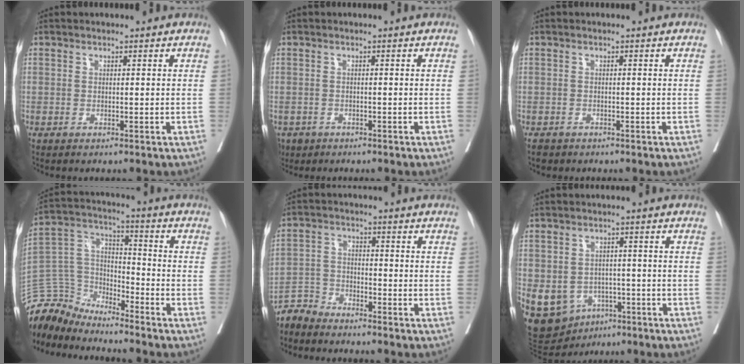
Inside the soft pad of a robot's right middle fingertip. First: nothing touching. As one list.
[{"total": 3.3, "force": [-2.1, 2.4, 0.7], "torque": [-0.011, 0.000, -0.031]}, {"total": 1.7, "force": [-1.3, 1.1, 0.3], "torque": [-0.007, 0.000, -0.020]}, {"total": 9.8, "force": [-9.6, 1.5, -0.8], "torque": [0.014, 0.048, -0.194]}, {"total": 4.3, "force": [-4.2, 1.0, -0.4], "torque": [0.011, -0.002, -0.085]}, {"total": 15.2, "force": [-5.8, 12.6, 6.3], "torque": [-0.163, 0.011, -0.070]}]